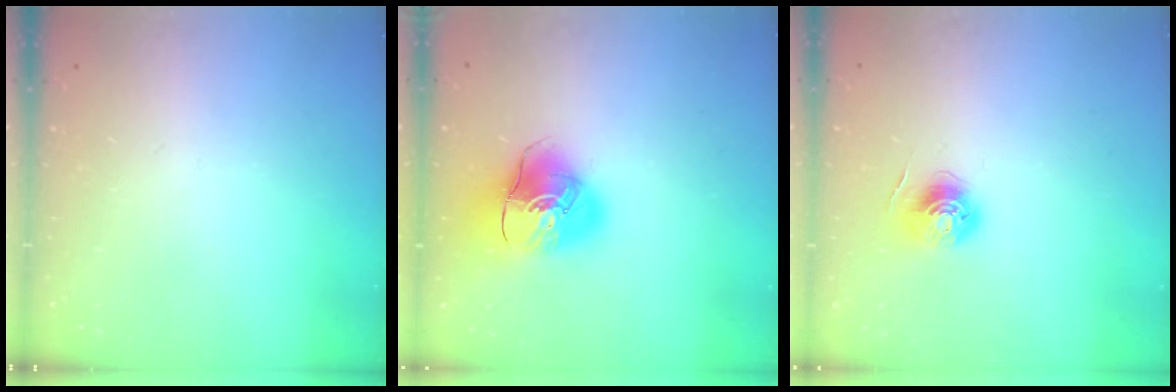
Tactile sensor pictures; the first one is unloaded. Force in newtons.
{"total": 11.7, "press": 11.5, "slide": 1.8}
{"total": 6.1, "press": 6.1, "slide": 0.5}